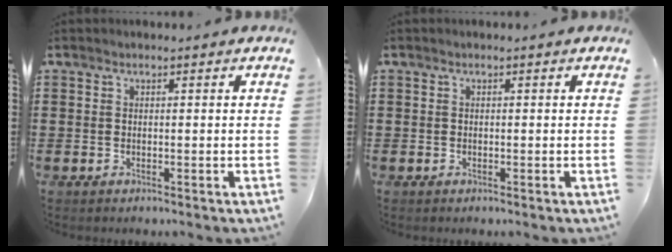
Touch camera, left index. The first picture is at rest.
{"total": 0.0}